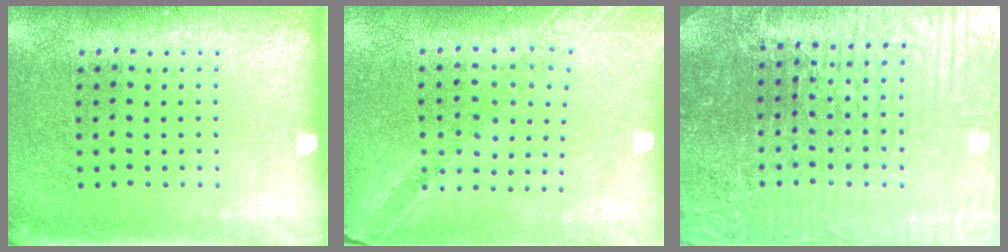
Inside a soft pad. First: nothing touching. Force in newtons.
{"total": 1.0, "press": 1.0, "slide": 0.0}
{"total": 6.2, "press": 5.6, "slide": 2.5}